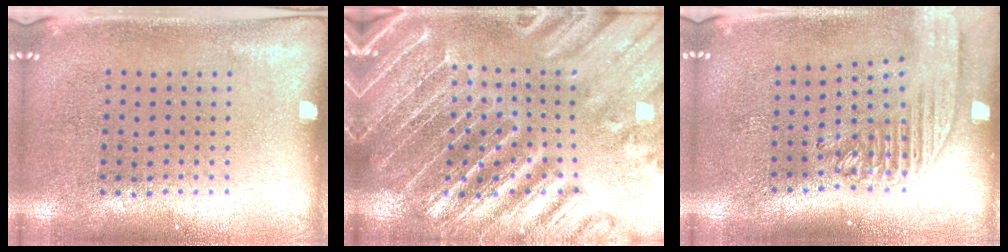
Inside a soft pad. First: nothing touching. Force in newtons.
{"total": 4.5, "press": 4.1, "slide": 1.9}
{"total": 2.0, "press": 1.7, "slide": 1.1}